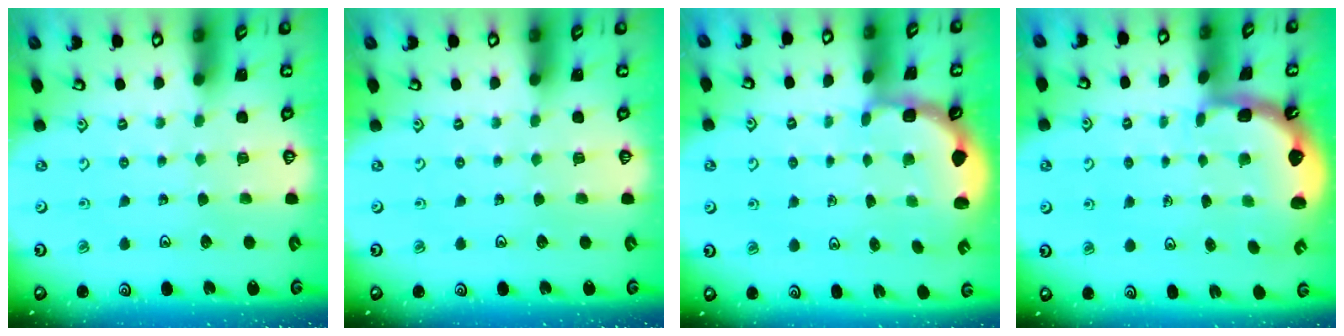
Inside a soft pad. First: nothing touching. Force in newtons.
{"total": 0.0}
{"total": 2.4, "press": 1.8, "slide": 1.7}
{"total": 2.5, "press": 1.9, "slide": 1.6}